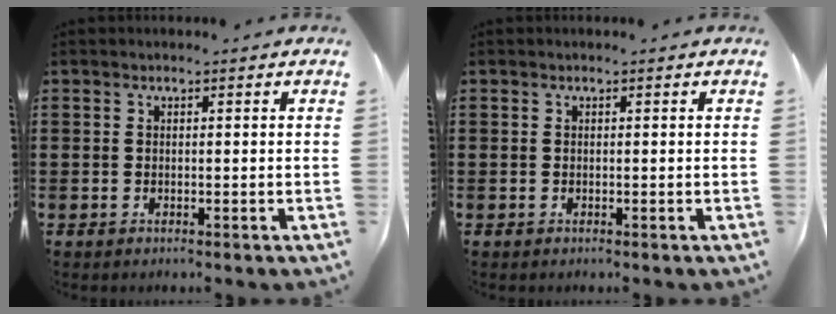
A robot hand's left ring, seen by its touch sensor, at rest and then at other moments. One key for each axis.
{"total": 0.0}